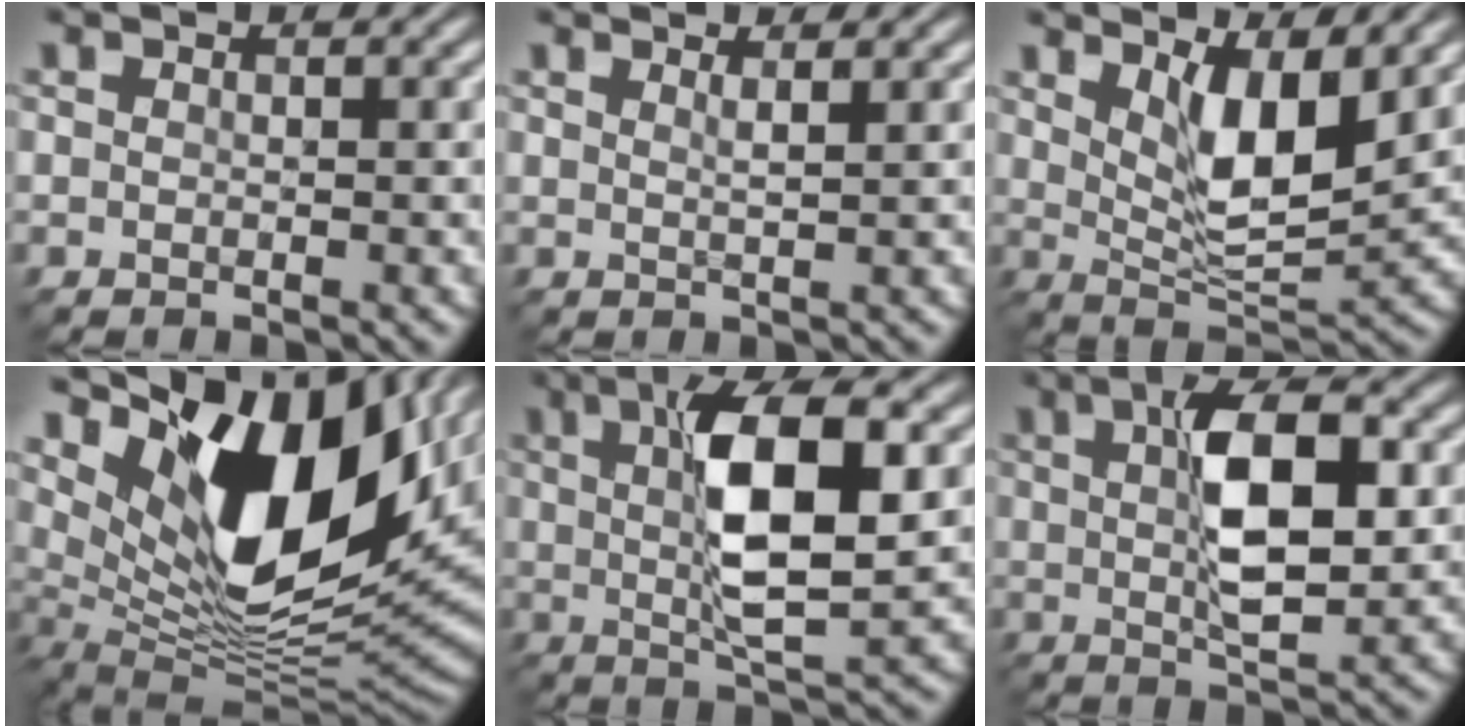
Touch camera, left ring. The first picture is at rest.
{"total": 1.0, "force": [0.8, 0.1, 0.5], "torque": [0.001, 0.004, 0.010]}
{"total": 5.9, "force": [2.5, 2.0, 5.0], "torque": [-0.091, -0.012, 0.049]}
{"total": 15.2, "force": [6.1, 7.0, 12.0], "torque": [-0.202, -0.003, 0.113]}
{"total": 9.1, "force": [1.8, 2.5, 8.5], "torque": [-0.141, 0.010, 0.029]}
{"total": 7.8, "force": [1.4, 2.7, 7.2], "torque": [-0.119, 0.011, 0.021]}